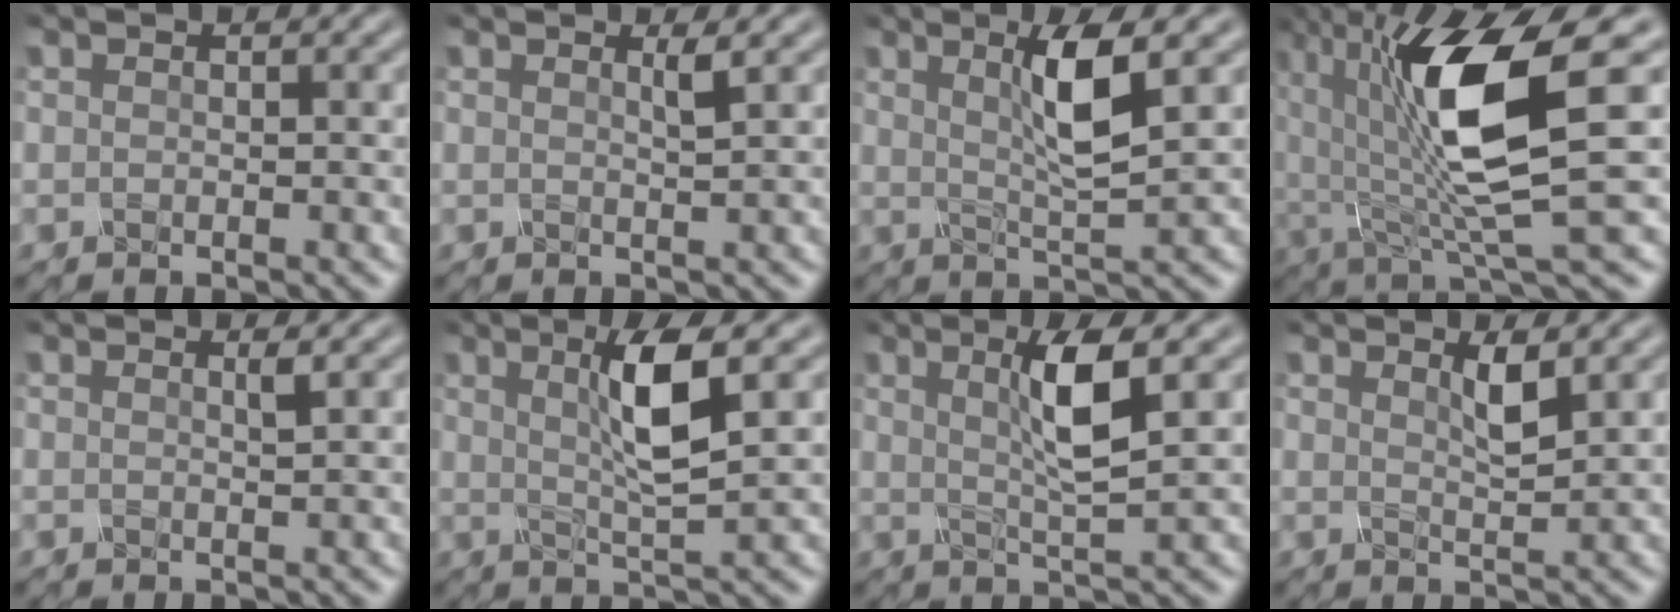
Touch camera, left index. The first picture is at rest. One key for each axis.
{"total": 1.1, "fx": 0.5, "fy": 0.2, "fz": 0.9, "tx": -0.008, "ty": -0.003, "tz": 0.003}
{"total": 4.3, "fx": 1.2, "fy": 0.6, "fz": 4.1, "tx": -0.076, "ty": -0.007, "tz": 0.024}
{"total": 11.0, "fx": 1.5, "fy": 2.8, "fz": 10.5, "tx": -0.185, "ty": -0.011, "tz": 0.029}
{"total": 0.7, "fx": 0.3, "fy": 0.1, "fz": 0.6, "tx": -0.007, "ty": -0.003, "tz": 0.002}
{"total": 4.8, "fx": 1.1, "fy": 0.6, "fz": 4.7, "tx": -0.090, "ty": -0.003, "tz": 0.023}
{"total": 4.3, "fx": 1.0, "fy": 0.5, "fz": 4.2, "tx": -0.079, "ty": -0.004, "tz": 0.020}
{"total": 2.0, "fx": 1.0, "fy": 0.4, "fz": 1.7, "tx": -0.028, "ty": -0.006, "tz": 0.016}